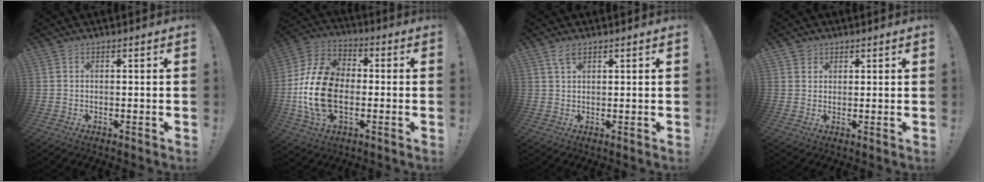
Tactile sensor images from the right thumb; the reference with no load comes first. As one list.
[{"total": 19.6, "force": [-2.8, 13.0, 14.4], "torque": [-0.278, 0.024, -0.042]}, {"total": 3.1, "force": [2.1, 1.4, 1.8], "torque": [-0.029, -0.007, 0.036]}, {"total": 2.5, "force": [1.5, 2.1, 0.1], "torque": [0.004, -0.006, 0.025]}]